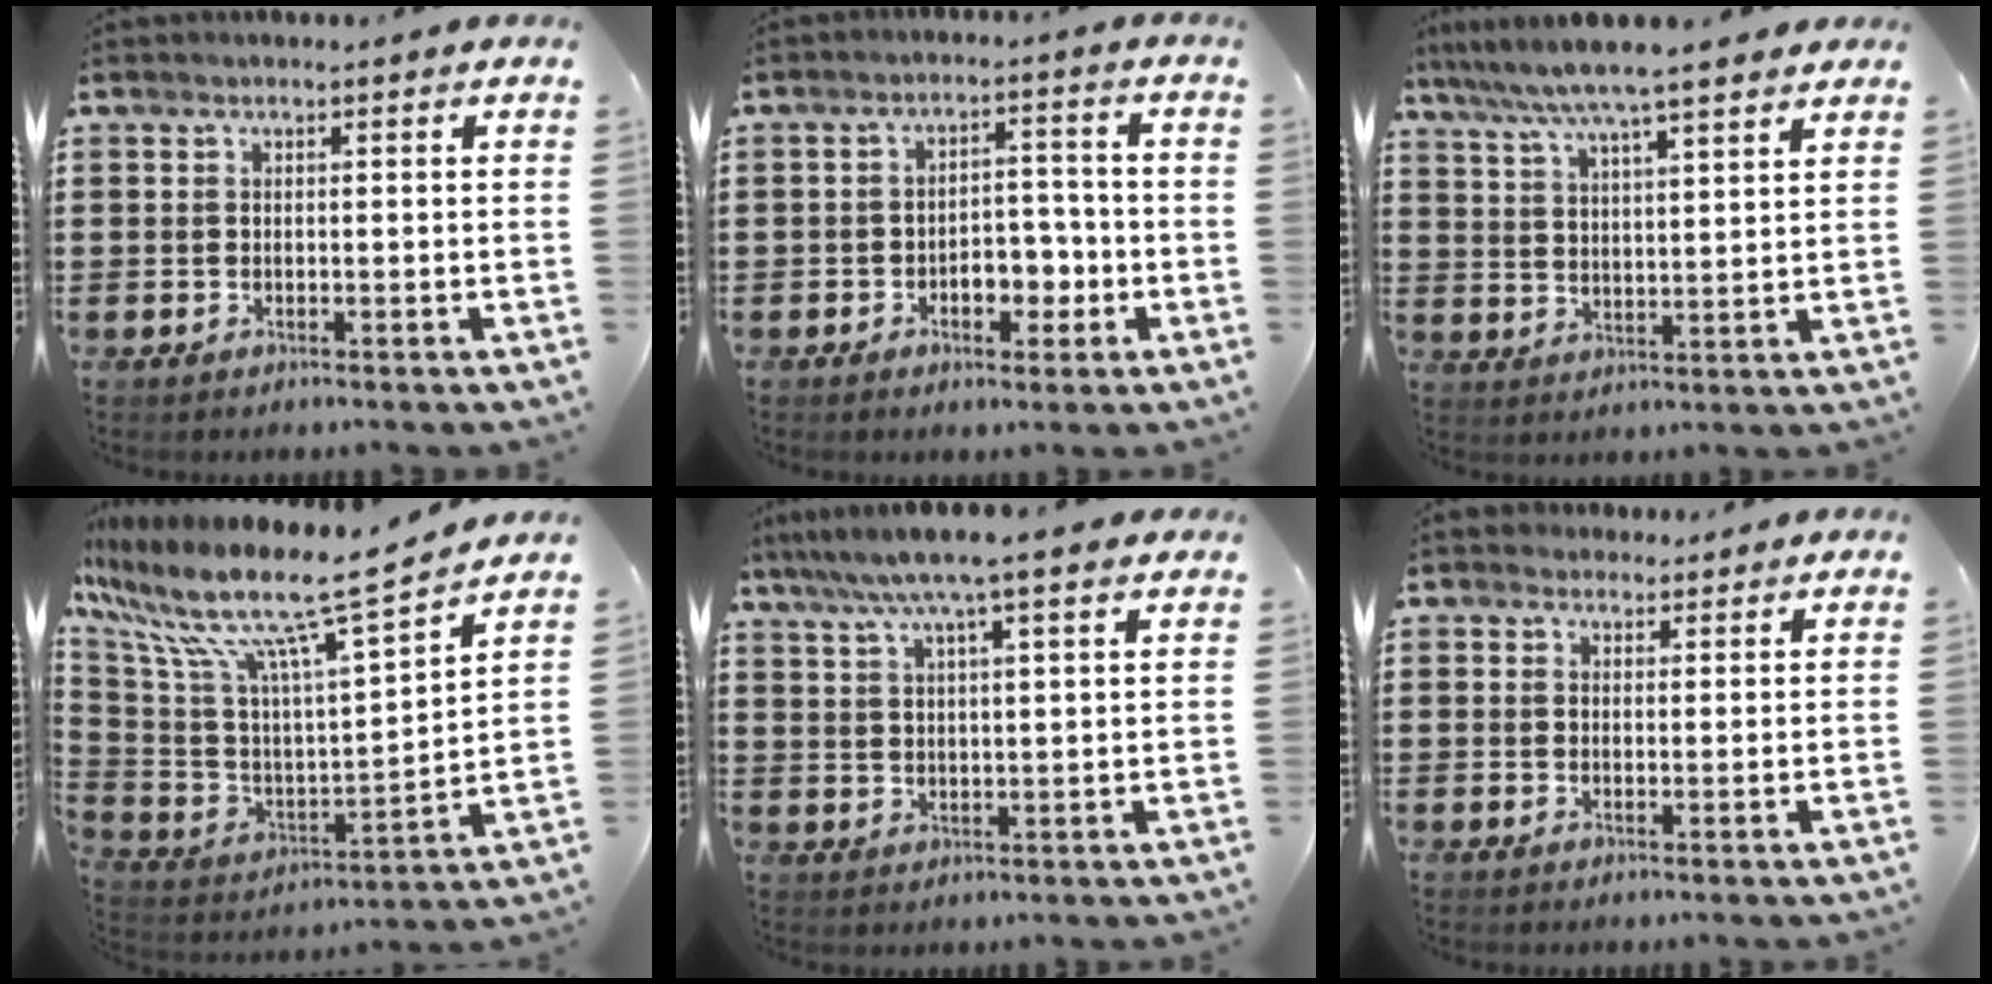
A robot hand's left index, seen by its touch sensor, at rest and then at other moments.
{"total": 5.1, "force": [-2.0, 3.2, 3.5], "torque": [-0.056, 0.007, -0.040]}
{"total": 6.3, "force": [5.5, 0.0, 3.1], "torque": [-0.081, -0.023, 0.093]}
{"total": 13.2, "force": [9.4, 1.4, 9.2], "torque": [-0.198, -0.065, 0.147]}
{"total": 7.4, "force": [5.8, 0.2, 4.5], "torque": [-0.102, -0.015, 0.102]}
{"total": 2.1, "force": [1.7, 1.2, 0.1], "torque": [-0.009, 0.008, 0.033]}